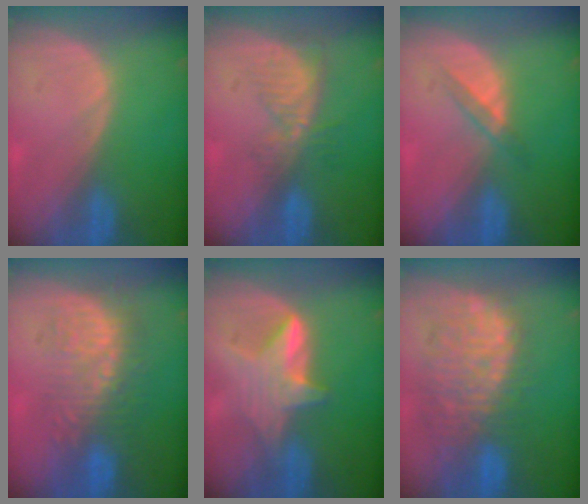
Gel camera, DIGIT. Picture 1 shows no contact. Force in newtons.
{"total": 5.3, "press": 4.7, "slide": 2.5}
{"total": 2.4, "press": 2.2, "slide": 1.1}
{"total": 9.1, "press": 8.6, "slide": 2.8}
{"total": 6.0, "press": 5.7, "slide": 1.9}
{"total": 11.0, "press": 10.2, "slide": 4.1}